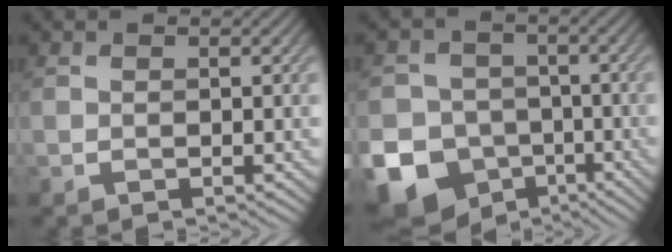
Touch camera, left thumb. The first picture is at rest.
{"total": 15.5, "force": [-7.3, 12.8, 4.9], "torque": [-0.145, -0.062, -0.137]}